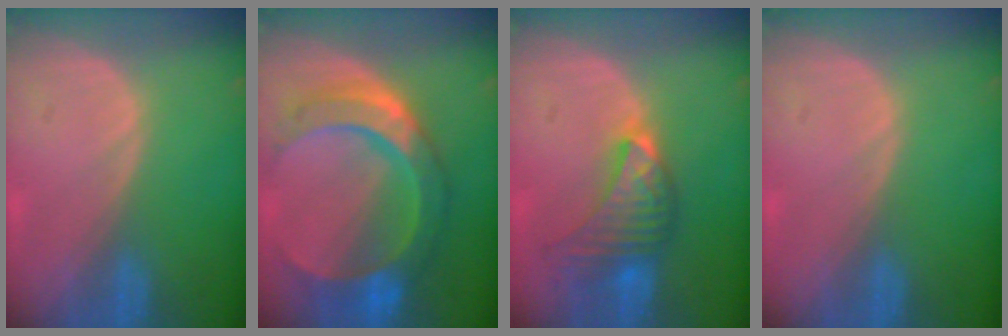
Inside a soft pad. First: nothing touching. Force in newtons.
{"total": 10.8, "press": 10.7, "slide": 1.1}
{"total": 7.2, "press": 7.2, "slide": 0.3}
{"total": 0.0}